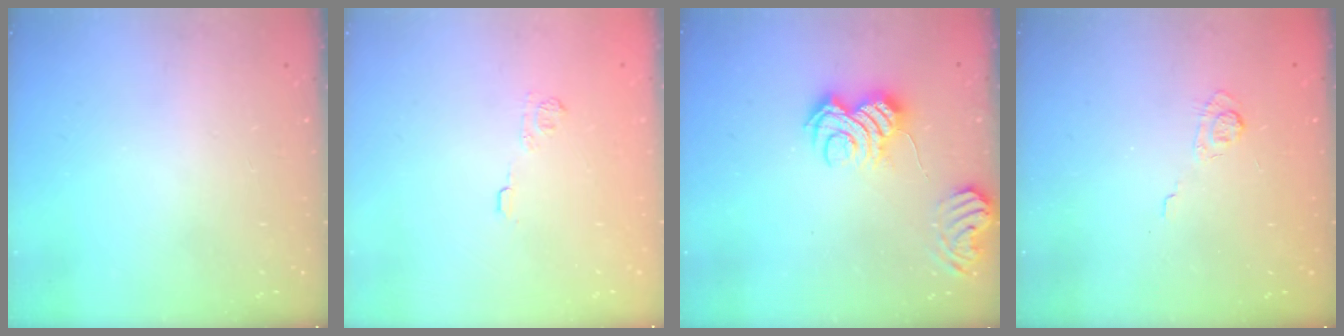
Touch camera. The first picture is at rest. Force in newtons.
{"total": 5.5, "press": 5.4, "slide": 1.3}
{"total": 8.9, "press": 8.9, "slide": 0.7}
{"total": 3.0, "press": 2.6, "slide": 1.6}